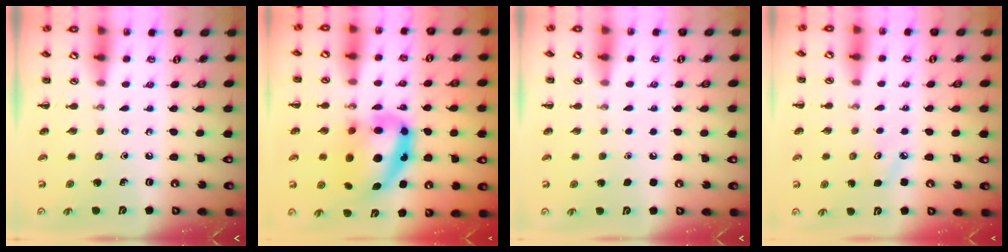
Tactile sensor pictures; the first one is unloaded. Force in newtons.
{"total": 12.9, "press": 12.6, "slide": 3.0}
{"total": 1.8, "press": 1.7, "slide": 0.1}
{"total": 5.4, "press": 5.2, "slide": 1.7}